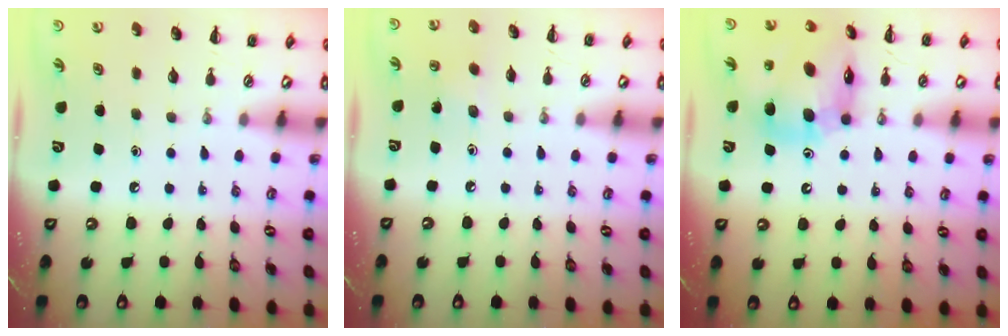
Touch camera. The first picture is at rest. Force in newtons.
{"total": 5.3, "press": 5.1, "slide": 1.4}
{"total": 12.5, "press": 12.0, "slide": 3.7}